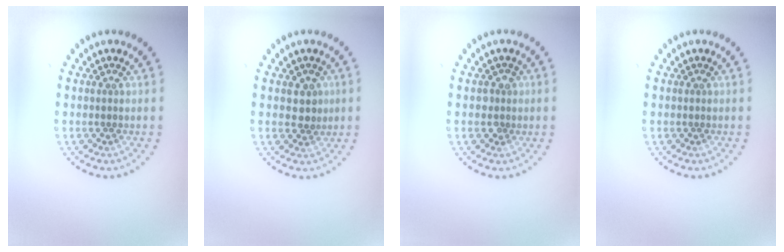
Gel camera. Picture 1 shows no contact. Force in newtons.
{"total": 1.9, "press": 1.8, "slide": 0.7}
{"total": 1.1, "press": 1.0, "slide": 0.4}
{"total": 0.0}